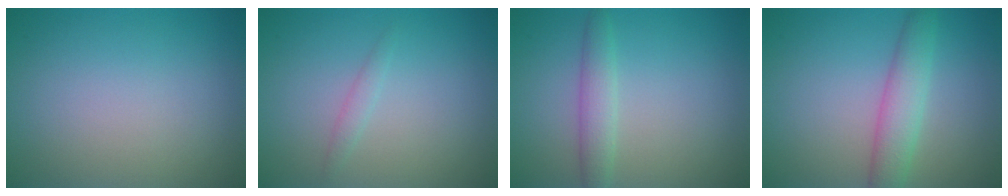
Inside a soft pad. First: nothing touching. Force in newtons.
{"total": 0.9, "press": 0.9, "slide": 0.1}
{"total": 2.2, "press": 2.2, "slide": 0.0}
{"total": 3.4, "press": 3.4, "slide": 0.0}